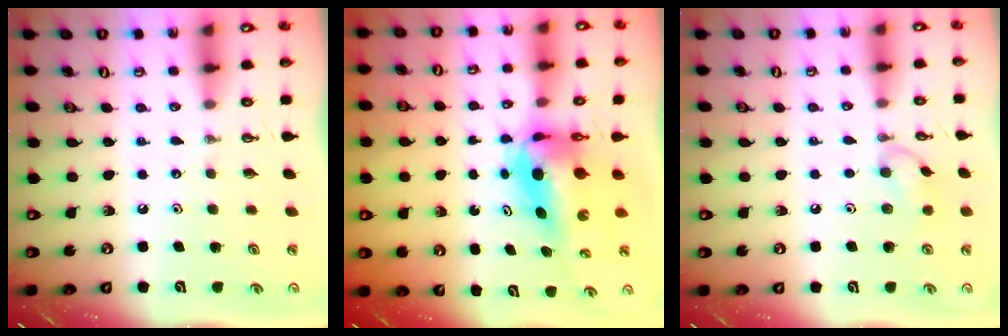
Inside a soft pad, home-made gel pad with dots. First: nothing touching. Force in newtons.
{"total": 7.1, "press": 7.0, "slide": 0.9}
{"total": 7.9, "press": 7.9, "slide": 0.4}